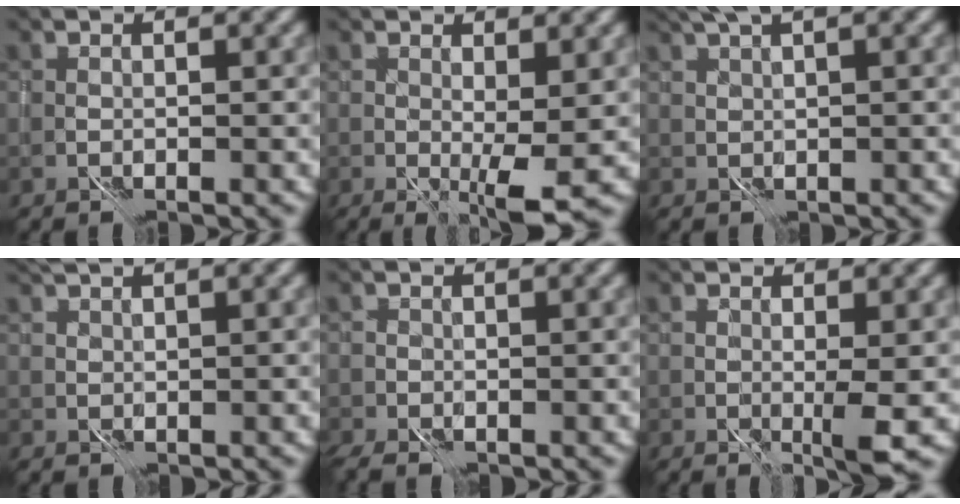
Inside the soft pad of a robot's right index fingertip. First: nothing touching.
{"total": 2.8, "force": [0.9, 0.1, 2.7], "torque": [-0.049, -0.002, 0.019]}
{"total": 3.5, "force": [2.2, 0.8, 2.6], "torque": [-0.052, 0.010, 0.041]}
{"total": 2.1, "force": [1.5, 0.5, 1.4], "torque": [-0.026, 0.004, 0.030]}
{"total": 1.9, "force": [-1.4, 0.8, 1.1], "torque": [-0.018, -0.004, -0.024]}
{"total": 2.0, "force": [1.2, -0.2, 1.6], "torque": [-0.027, 0.002, 0.021]}